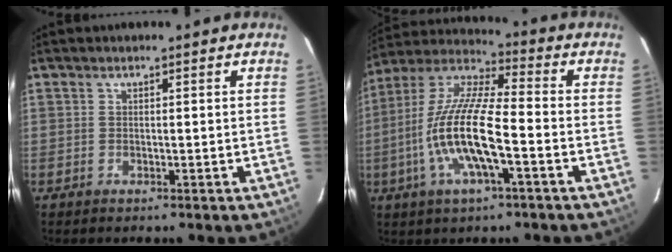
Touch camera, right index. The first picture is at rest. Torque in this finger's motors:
{"motor_torque": [1.79, -0.35, 1.05, 0.21]}